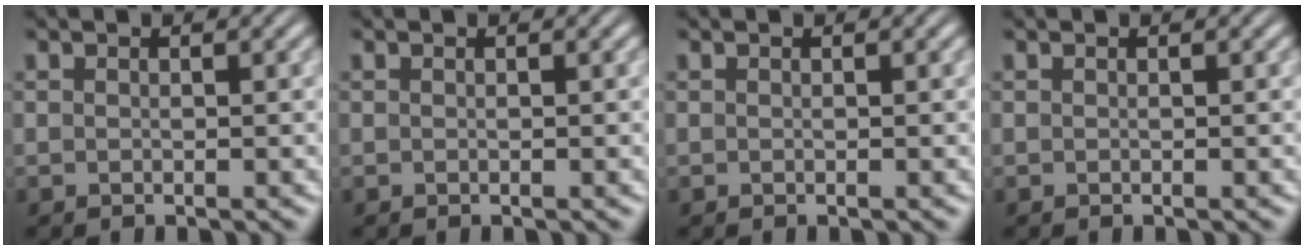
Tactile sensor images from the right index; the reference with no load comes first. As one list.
[{"total": 0.0}, {"total": 0.0}, {"total": 0.0}]